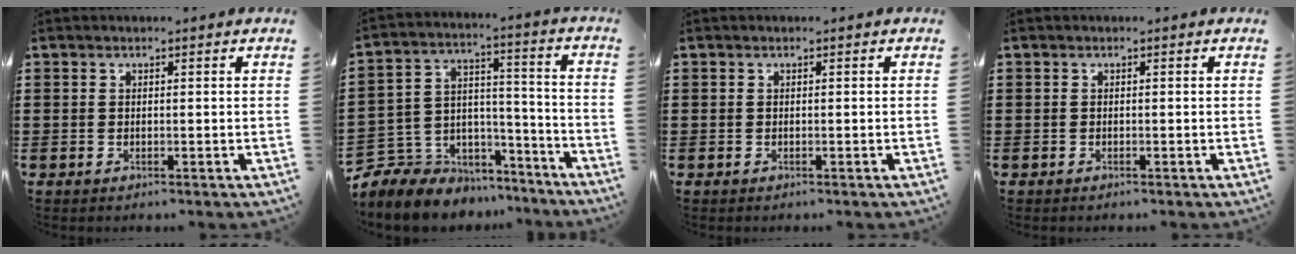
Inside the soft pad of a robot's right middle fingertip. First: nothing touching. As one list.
[{"total": 7.0, "force": [-5.6, 4.1, -0.6], "torque": [-0.015, 0.000, -0.109]}, {"total": 0.0}, {"total": 0.0}]